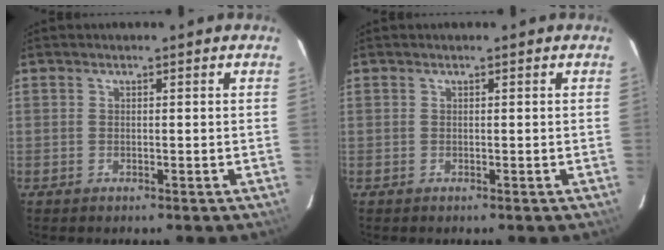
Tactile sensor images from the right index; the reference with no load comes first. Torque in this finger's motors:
{"motor_torque": [0.14, 0.09, 0.05, 0.01]}